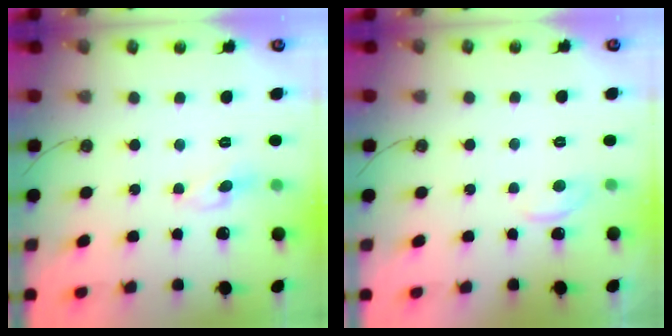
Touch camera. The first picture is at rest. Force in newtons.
{"total": 2.0, "press": 2.0, "slide": 0.3}